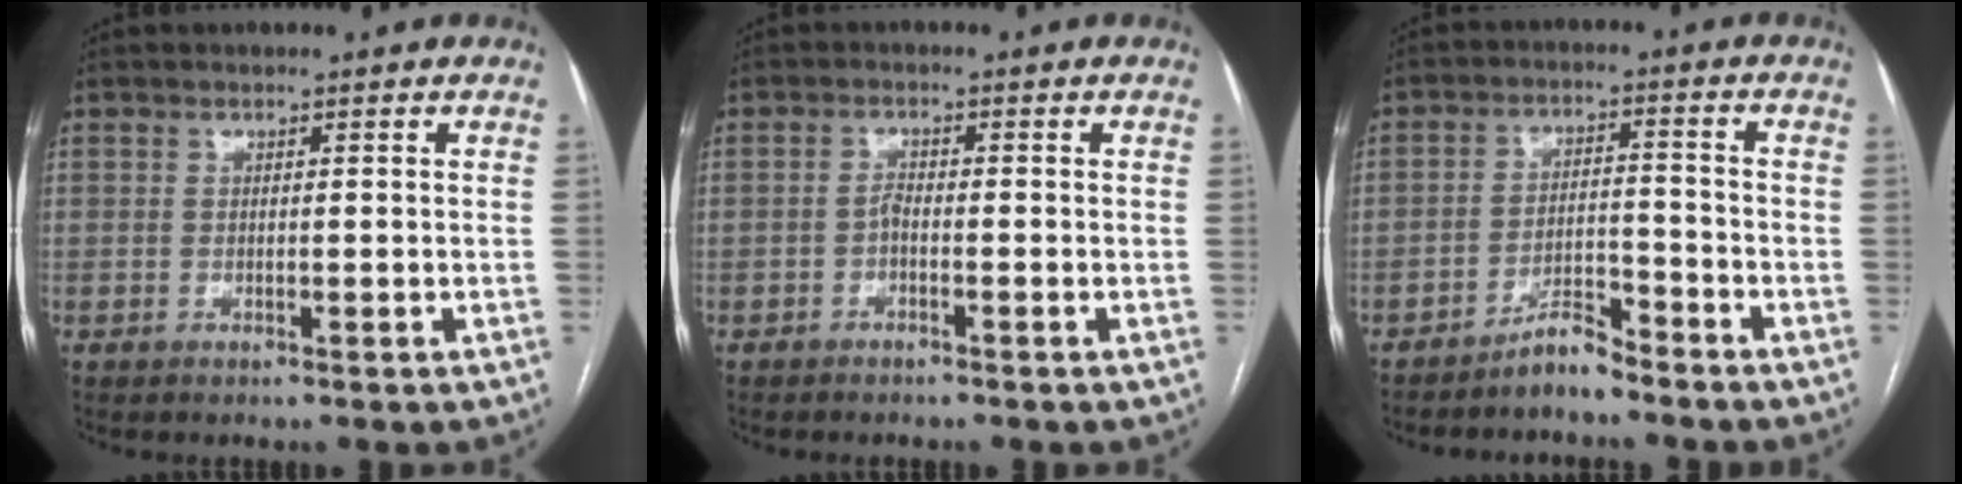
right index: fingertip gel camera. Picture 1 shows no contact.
{"total": 1.2, "force": [-0.6, 0.3, 0.9], "torque": [-0.017, 0.003, -0.014]}
{"total": 4.2, "force": [-3.9, 0.9, 1.3], "torque": [-0.015, -0.002, -0.071]}